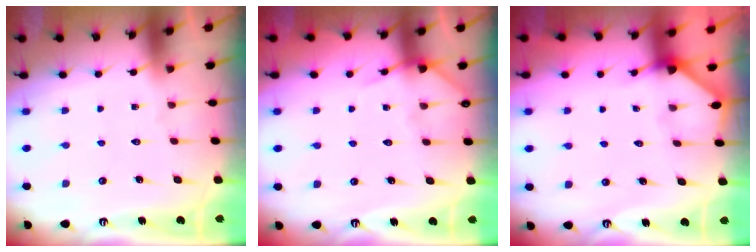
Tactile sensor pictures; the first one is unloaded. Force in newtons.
{"total": 4.7, "press": 4.7, "slide": 0.6}
{"total": 2.7, "press": 2.7, "slide": 0.2}